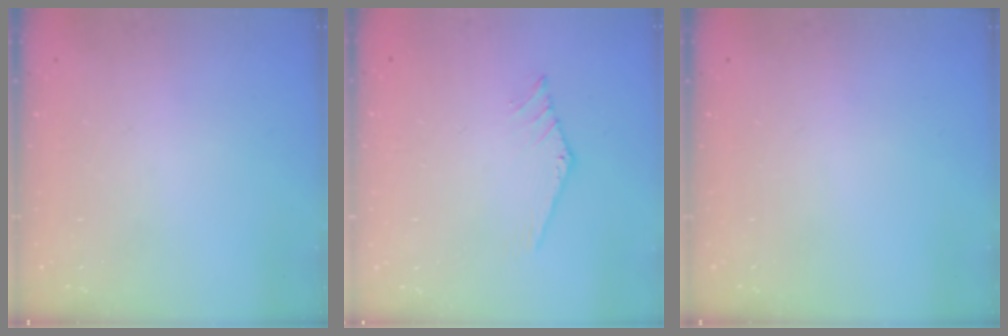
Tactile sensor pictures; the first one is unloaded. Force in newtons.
{"total": 1.0, "press": 1.0, "slide": 0.1}
{"total": 0.0}